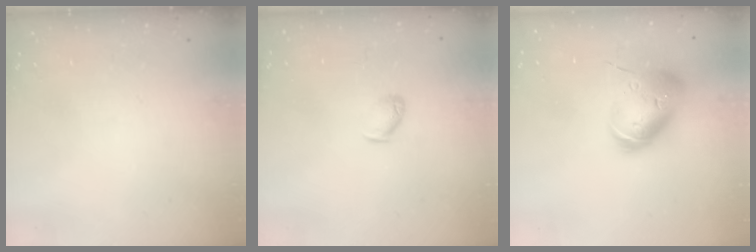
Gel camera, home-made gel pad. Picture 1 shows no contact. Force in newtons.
{"total": 3.9, "press": 3.8, "slide": 0.7}
{"total": 17.8, "press": 17.5, "slide": 2.9}